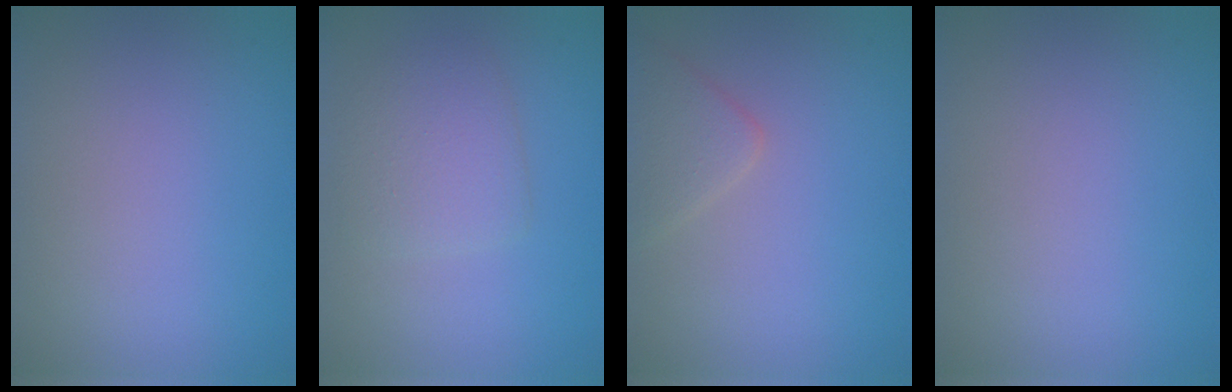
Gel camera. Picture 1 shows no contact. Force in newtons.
{"total": 2.9, "press": 2.9, "slide": 0.2}
{"total": 2.2, "press": 2.2, "slide": 0.1}
{"total": 0.0}